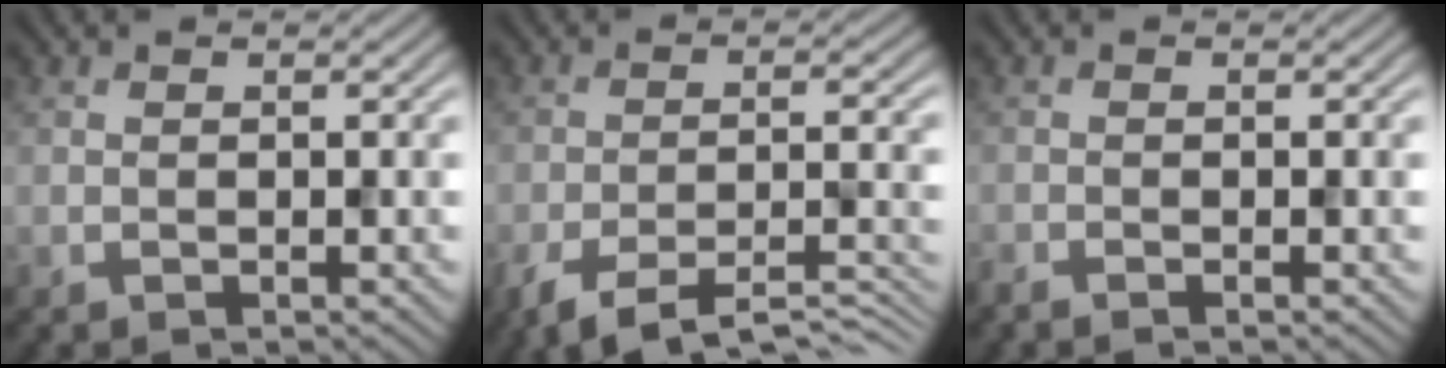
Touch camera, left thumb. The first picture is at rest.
{"total": 7.6, "force": [-5.3, 2.2, 5.1], "torque": [-0.089, -0.007, -0.086]}
{"total": 1.2, "force": [-1.1, 0.0, 0.5], "torque": [-0.009, -0.005, -0.024]}